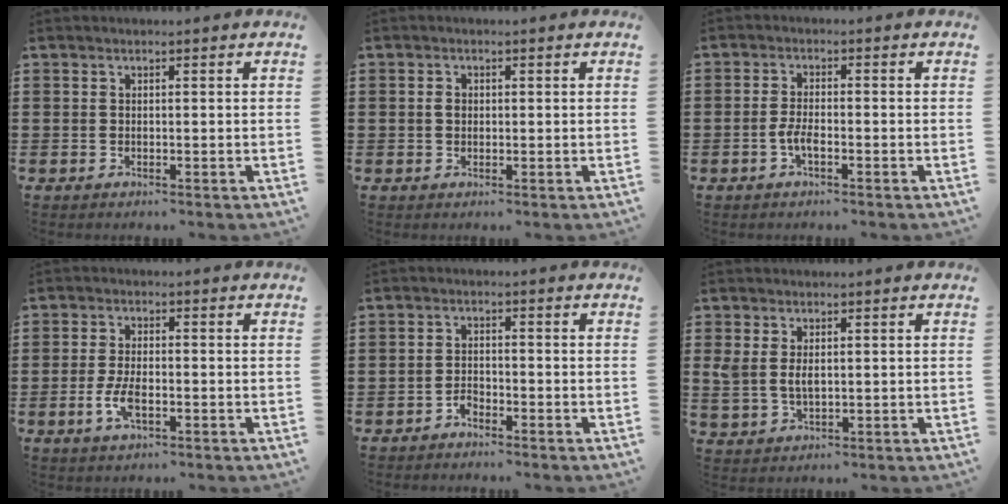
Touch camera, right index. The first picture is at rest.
{"total": 1.0, "force": [0.0, 0.8, 0.6], "torque": [-0.014, 0.004, 0.000]}
{"total": 2.8, "force": [-1.2, 0.8, 2.4], "torque": [-0.058, -0.003, -0.026]}
{"total": 4.4, "force": [-1.5, 1.9, 3.6], "torque": [-0.082, -0.003, -0.031]}
{"total": 1.9, "force": [-1.8, 0.8, 0.2], "torque": [-0.010, 0.002, -0.038]}
{"total": 3.4, "force": [0.7, 2.0, 2.6], "torque": [-0.064, 0.005, 0.010]}